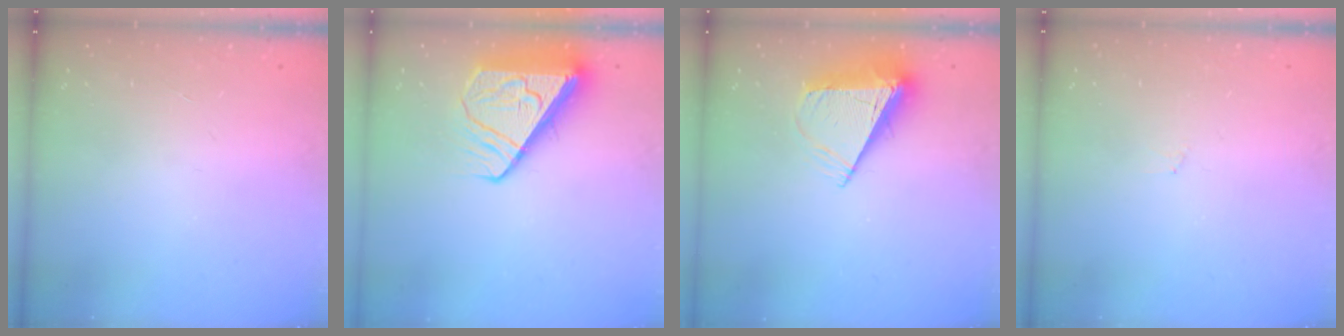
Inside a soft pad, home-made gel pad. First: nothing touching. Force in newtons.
{"total": 8.3, "press": 8.2, "slide": 1.1}
{"total": 9.5, "press": 9.5, "slide": 0.9}
{"total": 2.8, "press": 2.8, "slide": 0.4}